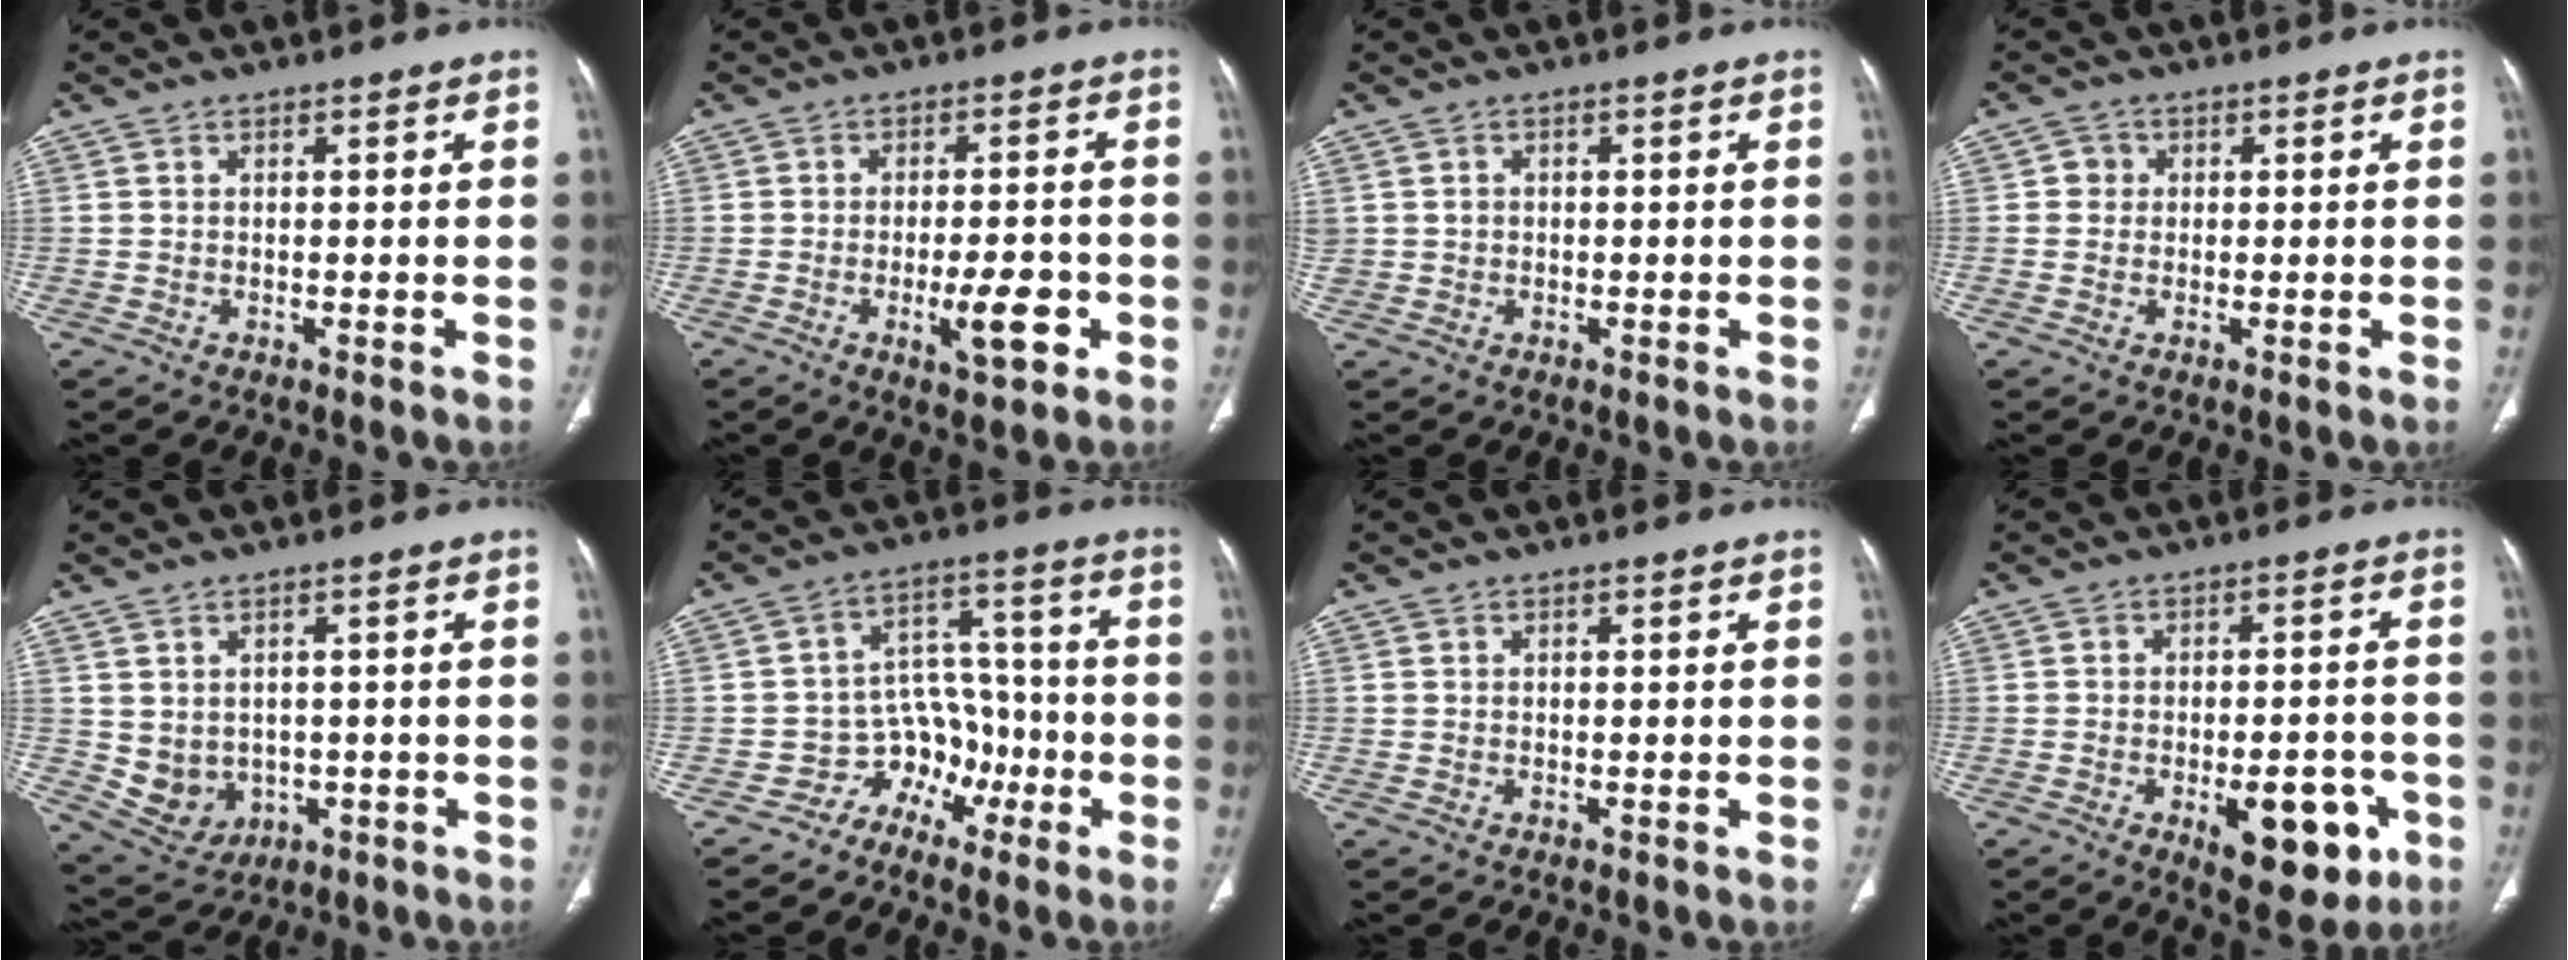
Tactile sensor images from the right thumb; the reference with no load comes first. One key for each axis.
{"total": 7.6, "fx": -2.6, "fy": 2.7, "fz": 6.6, "tx": -0.091, "ty": 0.004, "tz": -0.038}
{"total": 1.4, "fx": 0.3, "fy": 1.2, "fz": 0.5, "tx": -0.005, "ty": 0.003, "tz": 0.009}
{"total": 2.2, "fx": 0.2, "fy": 2.1, "fz": 0.5, "tx": 0.006, "ty": 0.004, "tz": -0.001}
{"total": 7.2, "fx": -0.7, "fy": 6.2, "fz": 3.5, "tx": -0.044, "ty": 0.005, "tz": 0.014}
{"total": 7.7, "fx": -4.5, "fy": 6.1, "fz": 1.7, "tx": 0.032, "ty": 0.076, "tz": -0.082}
{"total": 0.0}
{"total": 12.3, "fx": -4.9, "fy": 5.7, "fz": 9.7, "tx": -0.099, "ty": 0.017, "tz": -0.058}